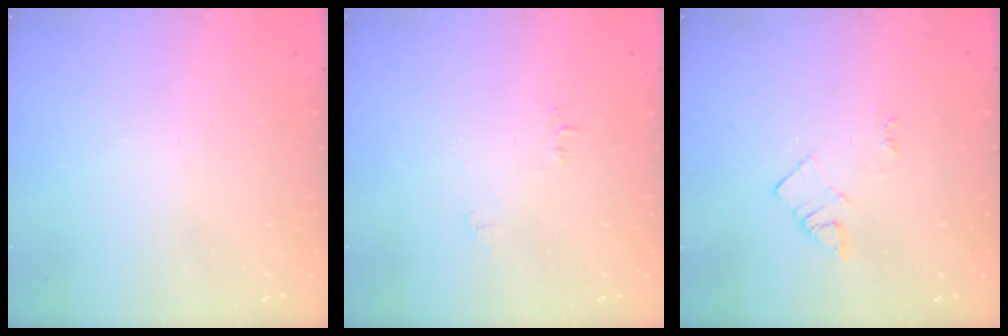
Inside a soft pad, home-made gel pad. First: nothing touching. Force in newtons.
{"total": 3.8, "press": 3.8, "slide": 0.5}
{"total": 3.5, "press": 3.4, "slide": 0.4}